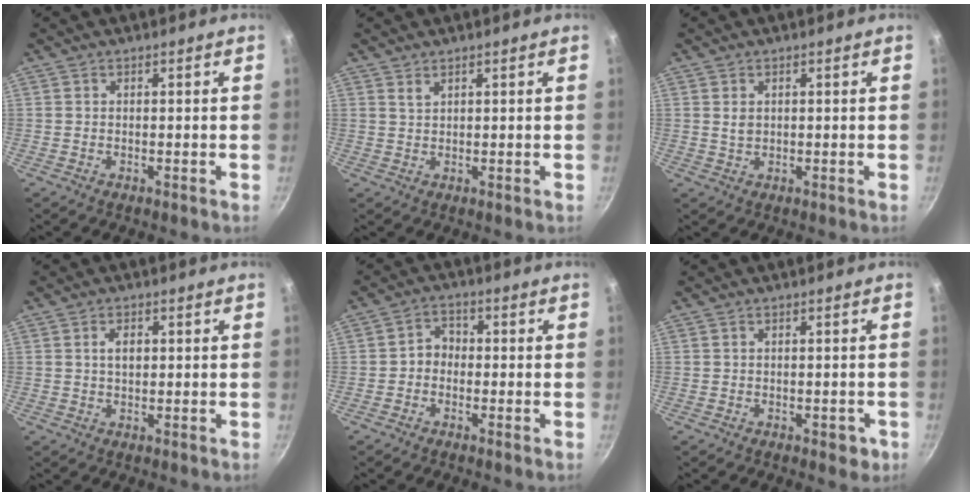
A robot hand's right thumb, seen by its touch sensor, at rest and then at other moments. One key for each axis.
{"total": 1.3, "fx": 1.0, "fy": 0.5, "fz": 0.6, "tx": -0.005, "ty": -0.007, "tz": 0.022}
{"total": 1.6, "fx": 0.4, "fy": 1.1, "fz": 1.0, "tx": -0.017, "ty": -0.005, "tz": 0.013}
{"total": 2.8, "fx": 0.6, "fy": 1.7, "fz": 2.1, "tx": -0.031, "ty": 0.000, "tz": 0.010}
{"total": 3.8, "fx": -0.8, "fy": 3.1, "fz": 2.0, "tx": -0.015, "ty": 0.019, "tz": -0.026}
{"total": 2.3, "fx": -1.0, "fy": 1.3, "fz": 1.6, "tx": -0.009, "ty": 0.003, "tz": -0.011}